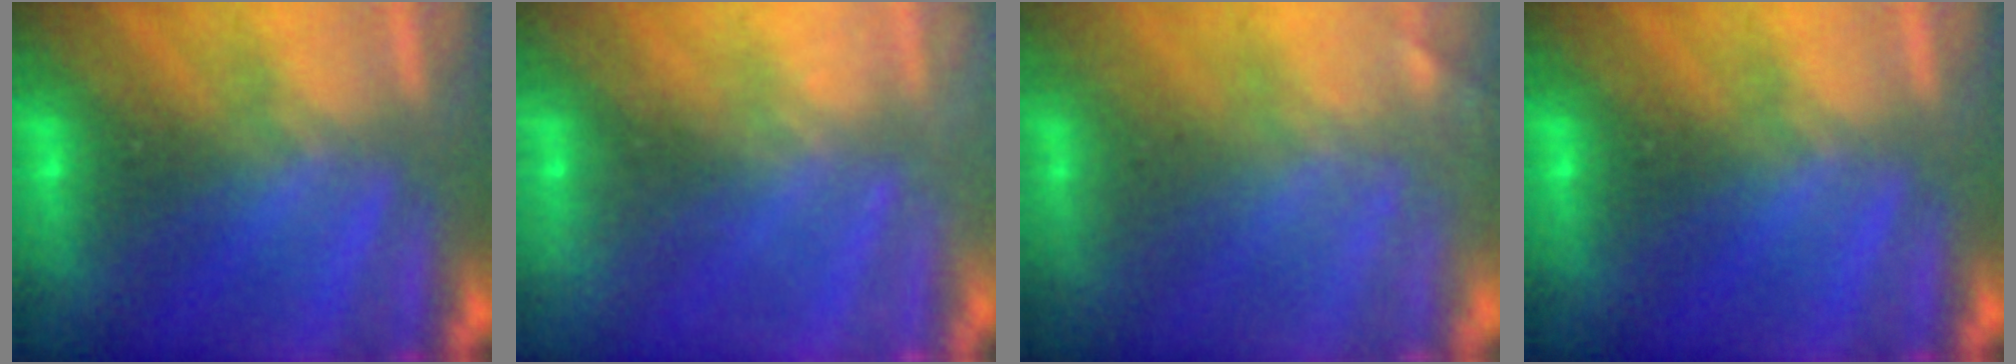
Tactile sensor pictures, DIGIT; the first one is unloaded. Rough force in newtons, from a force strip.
{"total": 2.4}
{"total": 1.8}
{"total": 0.0}